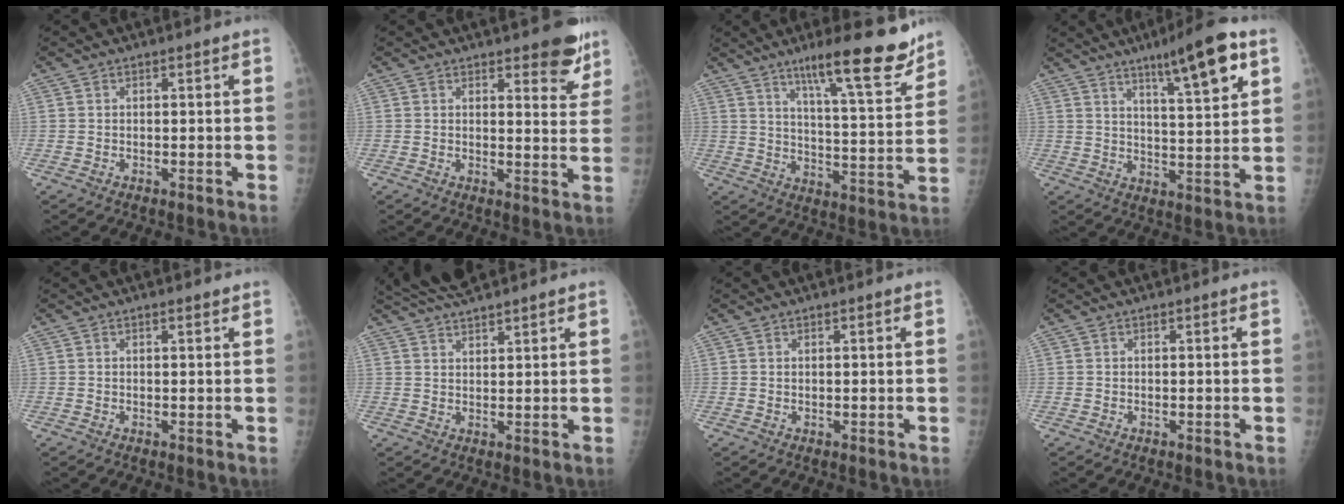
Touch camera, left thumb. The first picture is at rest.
{"total": 7.2, "force": [5.2, 2.6, 4.3], "torque": [-0.018, -0.032, 0.062]}
{"total": 16.8, "force": [11.9, 2.7, 11.6], "torque": [-0.144, -0.072, 0.183]}
{"total": 13.1, "force": [7.1, 2.0, 10.8], "torque": [-0.158, -0.029, 0.110]}
{"total": 0.9, "force": [0.7, 0.2, 0.5], "torque": [-0.007, -0.003, 0.011]}
{"total": 7.7, "force": [6.7, 1.3, 3.6], "torque": [-0.053, 0.004, 0.122]}
{"total": 0.8, "force": [0.6, 0.4, 0.4], "torque": [0.000, -0.004, 0.011]}
{"total": 0.0}